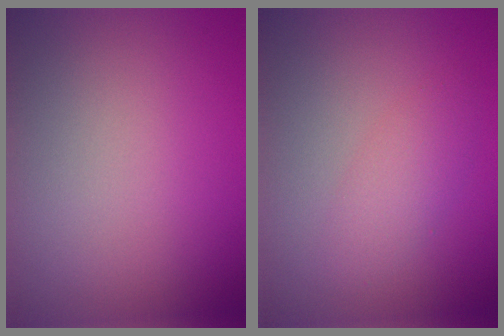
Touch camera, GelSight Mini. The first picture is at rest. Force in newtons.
{"total": 2.2, "press": 2.2, "slide": 0.1}